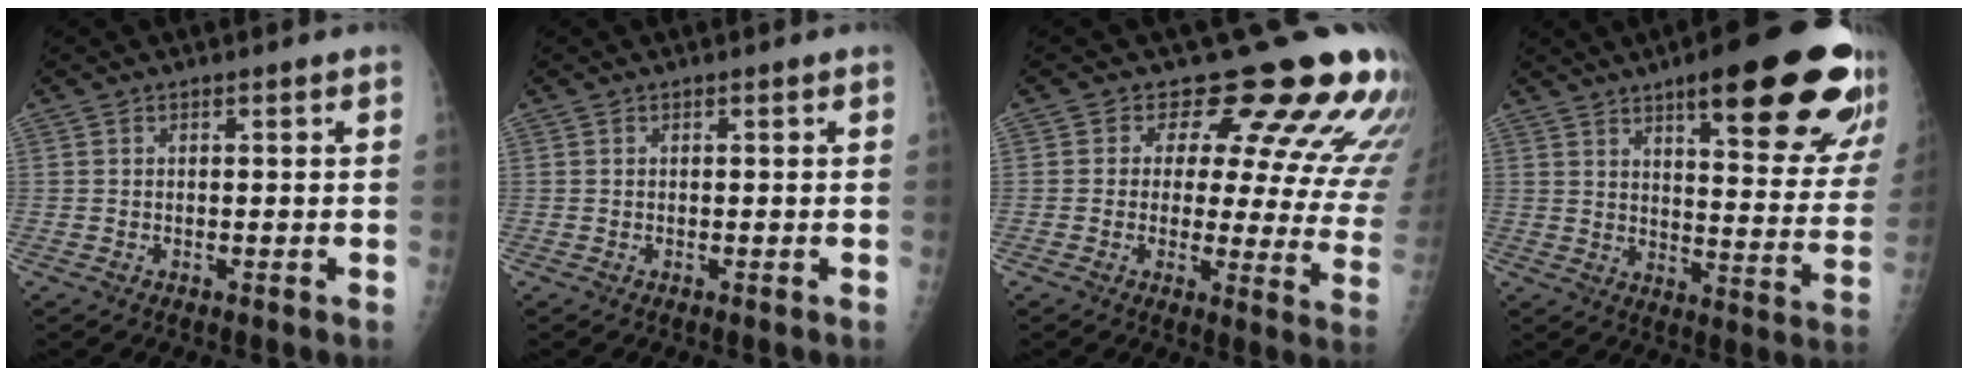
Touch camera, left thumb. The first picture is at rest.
{"total": 0.0}
{"total": 17.5, "force": [12.7, 6.5, 10.2], "torque": [-0.075, -0.076, 0.130]}
{"total": 25.2, "force": [15.0, 6.3, 19.3], "torque": [-0.220, -0.058, 0.199]}